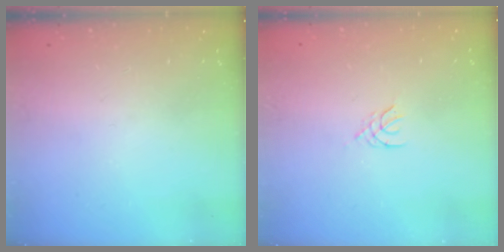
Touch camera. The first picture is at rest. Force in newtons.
{"total": 2.1, "press": 2.0, "slide": 0.5}